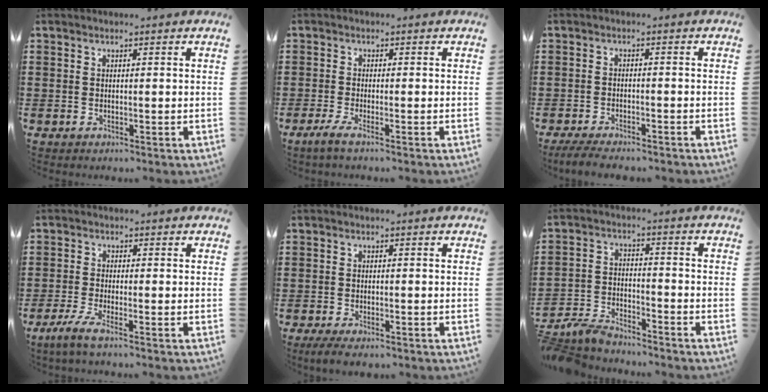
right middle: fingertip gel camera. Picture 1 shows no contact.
{"total": 1.7, "force": [-1.1, 0.2, 1.3], "torque": [-0.032, -0.003, -0.023]}
{"total": 3.1, "force": [-2.9, 0.2, 1.0], "torque": [-0.026, -0.005, -0.061]}
{"total": 3.1, "force": [-2.0, 0.2, 2.3], "torque": [-0.062, -0.011, -0.042]}
{"total": 1.8, "force": [-1.5, 0.3, 1.0], "torque": [-0.026, -0.004, -0.030]}
{"total": 5.4, "force": [-5.1, 1.0, 1.3], "torque": [-0.042, 0.002, -0.107]}